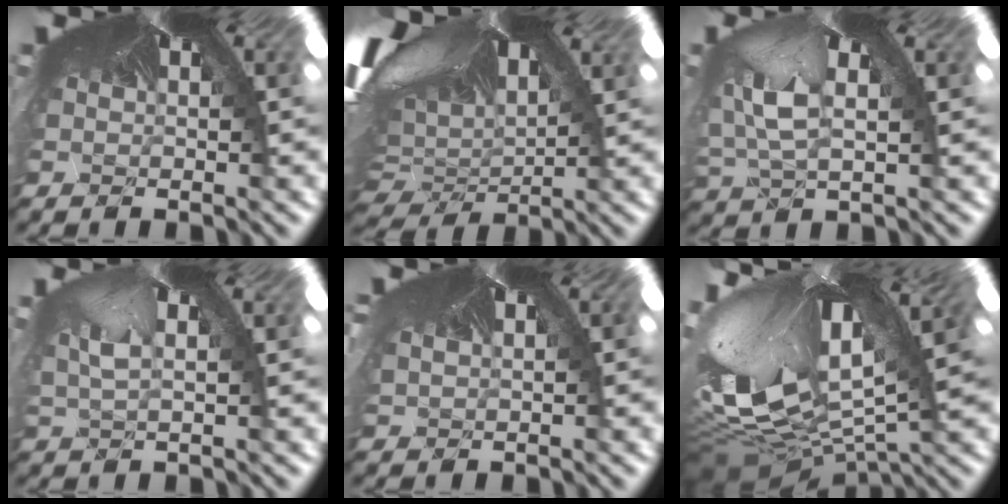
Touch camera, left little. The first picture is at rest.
{"total": 2.6, "force": [-1.5, 1.6, 1.4], "torque": [-0.059, -0.056, 0.011]}
{"total": 3.8, "force": [-3.2, 1.6, -1.3], "torque": [-0.040, -0.060, -0.015]}
{"total": 1.5, "force": [-1.1, 0.7, 0.7], "torque": [-0.039, -0.025, 0.020]}
{"total": 1.6, "force": [0.5, 0.7, 1.4], "torque": [-0.042, 0.003, 0.014]}
{"total": 2.8, "force": [-2.4, 1.3, 0.8], "torque": [-0.078, -0.085, 0.002]}